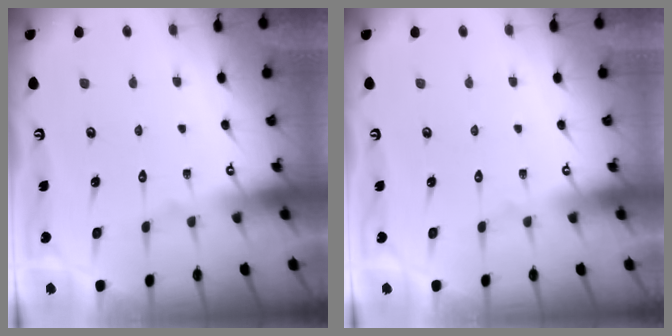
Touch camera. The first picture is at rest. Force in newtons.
{"total": 0.0}